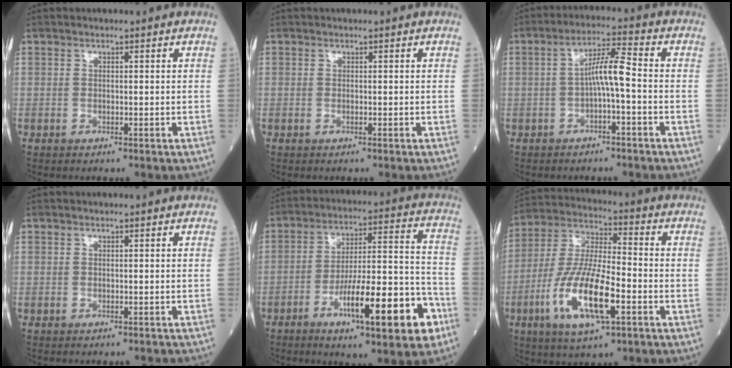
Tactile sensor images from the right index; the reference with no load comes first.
{"total": 0.0}
{"total": 5.4, "force": [-0.9, 0.3, 5.3], "torque": [-0.093, 0.019, -0.016]}
{"total": 1.8, "force": [-1.7, -0.1, 0.2], "torque": [-0.002, -0.005, -0.019]}
{"total": 17.2, "force": [-8.0, 2.8, 15.0], "torque": [-0.221, 0.015, -0.113]}
{"total": 14.8, "force": [-5.3, 3.5, 13.4], "torque": [-0.274, -0.011, -0.096]}